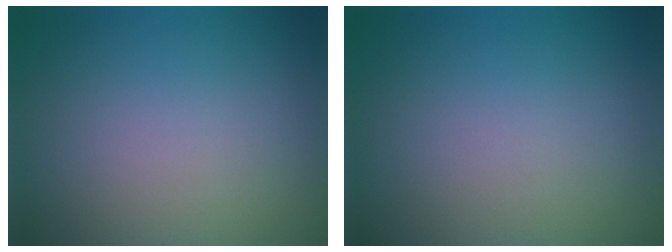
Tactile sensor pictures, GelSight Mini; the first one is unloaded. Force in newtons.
{"total": 0.0}